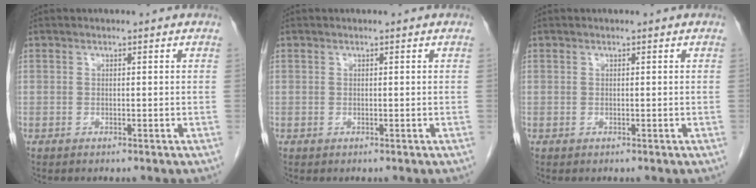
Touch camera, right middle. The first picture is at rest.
{"total": 0.0}
{"total": 0.0}